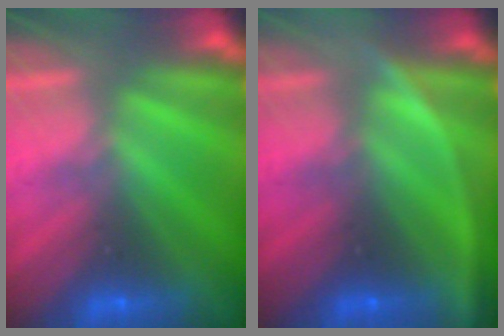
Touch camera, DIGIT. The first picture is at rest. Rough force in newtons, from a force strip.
{"total": 3.0}